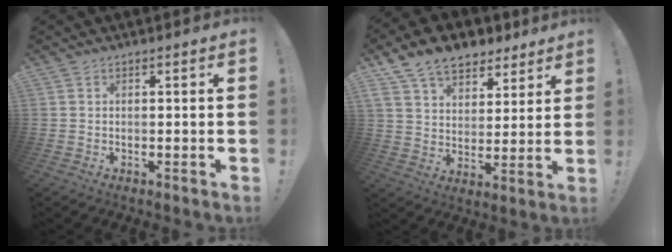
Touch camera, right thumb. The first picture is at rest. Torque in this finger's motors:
{"motor_torque": [0.11, 0.72, 0.44, 0.43, 0.12]}